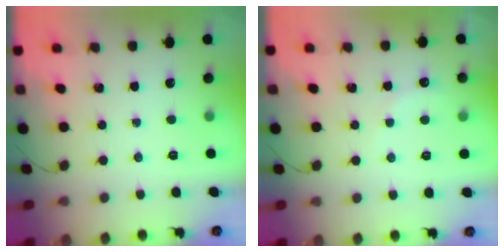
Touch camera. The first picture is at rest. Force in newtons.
{"total": 5.7, "press": 5.6, "slide": 1.3}